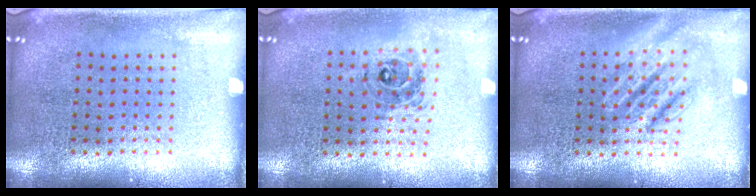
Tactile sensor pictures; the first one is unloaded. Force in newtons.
{"total": 0.8, "press": 0.8, "slide": 0.1}
{"total": 2.8, "press": 2.8, "slide": 0.3}